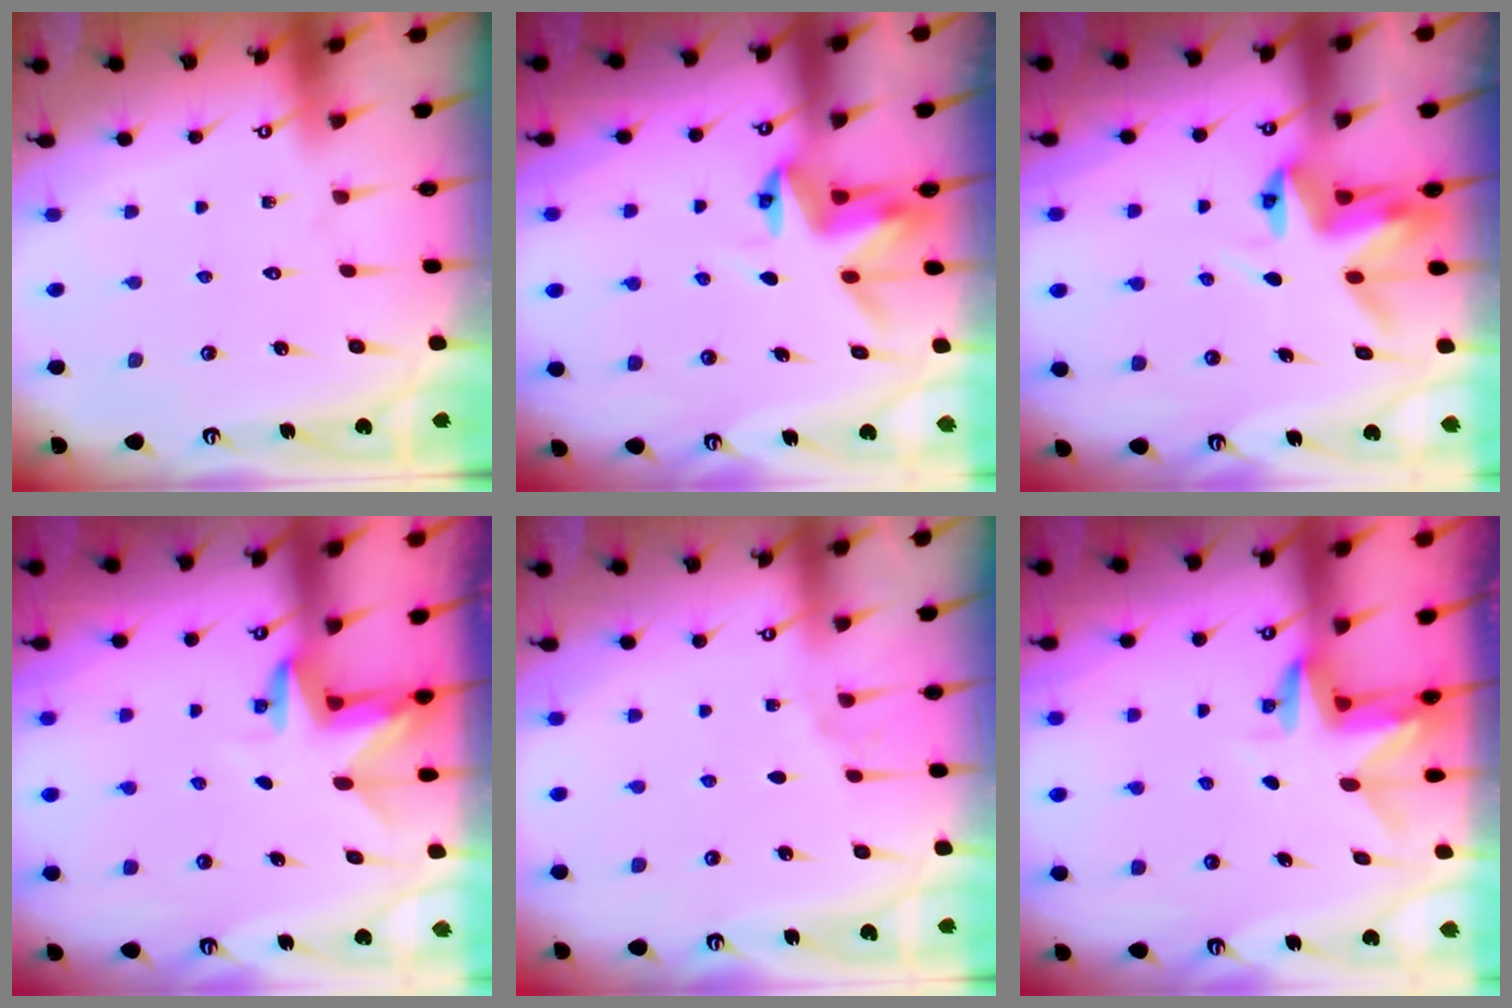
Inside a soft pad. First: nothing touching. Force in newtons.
{"total": 4.9, "press": 4.9, "slide": 0.2}
{"total": 5.3, "press": 5.3, "slide": 0.2}
{"total": 3.2, "press": 3.2, "slide": 0.1}
{"total": 2.5, "press": 2.0, "slide": 1.6}
{"total": 2.9, "press": 2.9, "slide": 0.2}